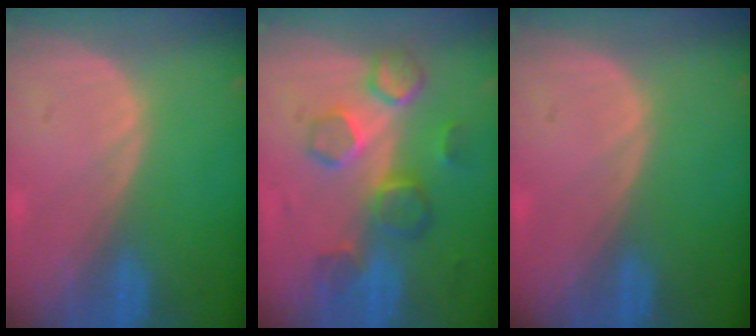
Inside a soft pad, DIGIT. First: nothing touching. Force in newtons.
{"total": 8.4, "press": 7.7, "slide": 3.5}
{"total": 0.0}